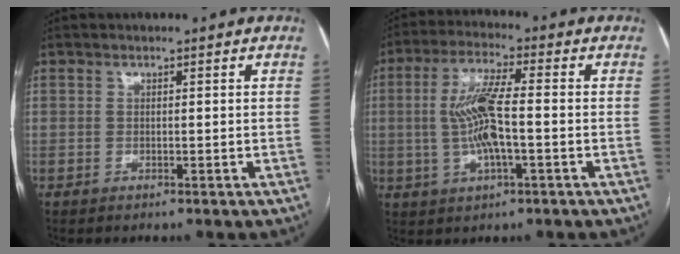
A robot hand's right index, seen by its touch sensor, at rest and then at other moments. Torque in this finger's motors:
{"motor_torque": [0.43, -0.11, 0.48, 0.12]}